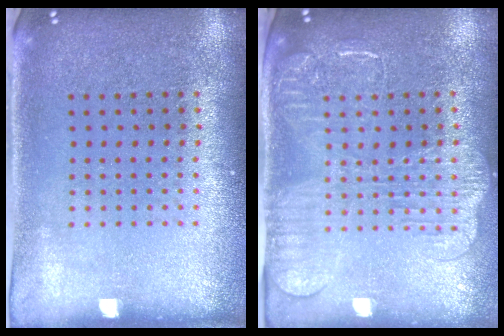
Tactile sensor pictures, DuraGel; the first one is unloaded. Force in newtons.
{"total": 2.2, "press": 2.0, "slide": 0.9}